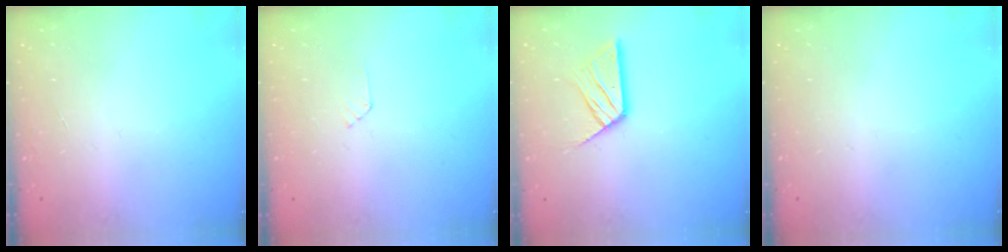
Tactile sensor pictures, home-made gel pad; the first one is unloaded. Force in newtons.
{"total": 3.0, "press": 3.0, "slide": 0.4}
{"total": 11.2, "press": 11.1, "slide": 1.0}
{"total": 0.0}